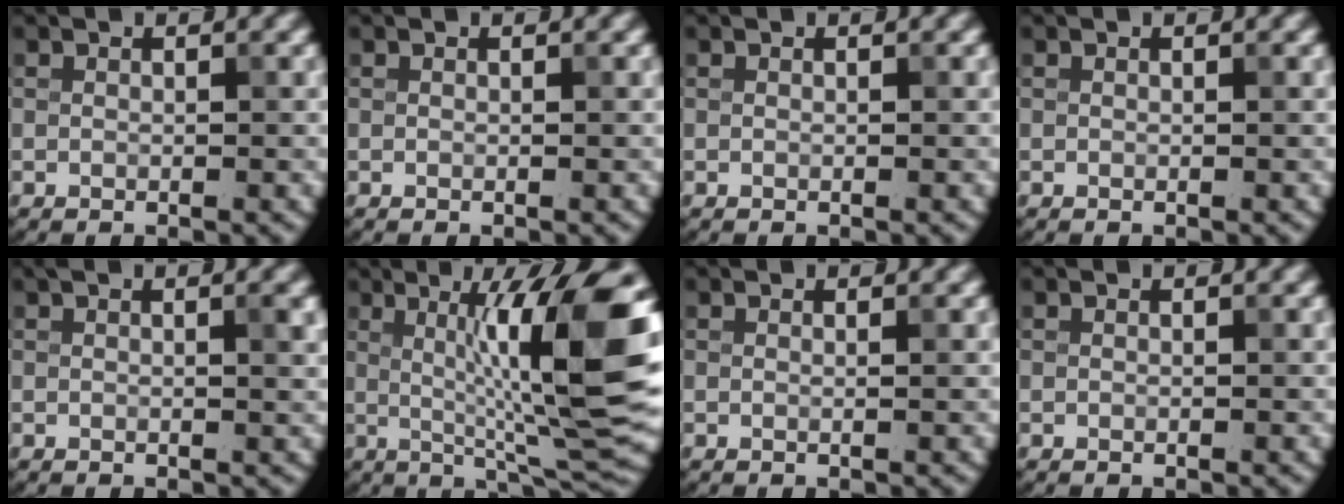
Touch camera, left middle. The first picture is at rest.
{"total": 0.0}
{"total": 0.0}
{"total": 0.0}
{"total": 1.7, "force": [0.6, 0.4, 1.6], "torque": [-0.018, 0.002, 0.007]}
{"total": 11.8, "force": [1.8, 2.0, 11.5], "torque": [-0.162, 0.003, 0.036]}
{"total": 0.6, "force": [0.1, 0.3, 0.5], "torque": [0.001, -0.001, -0.002]}
{"total": 0.0}